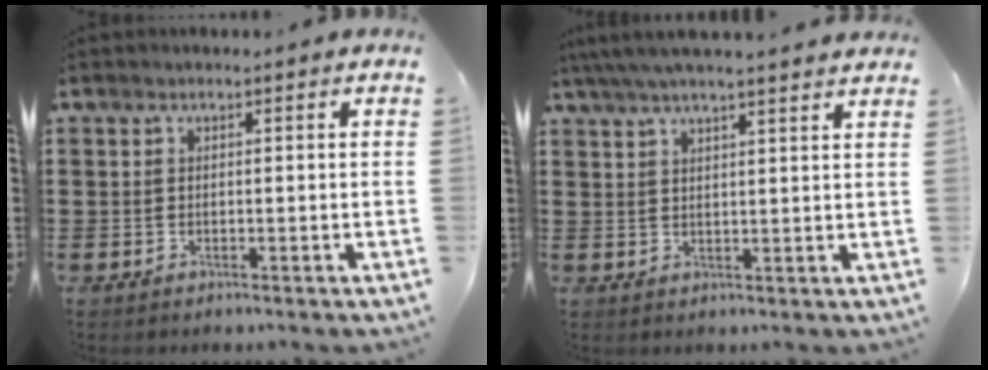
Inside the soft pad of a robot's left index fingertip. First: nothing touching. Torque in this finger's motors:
{"motor_torque": [2.14, 0.00, 0.57, 0.18]}